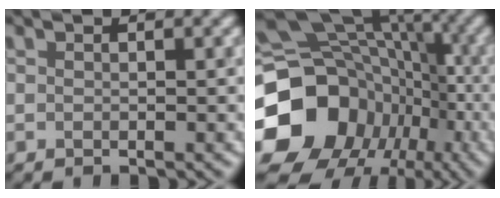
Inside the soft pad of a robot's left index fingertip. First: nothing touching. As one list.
[{"total": 20.6, "force": [-5.3, 17.9, 8.7], "torque": [-0.168, -0.026, -0.102]}]